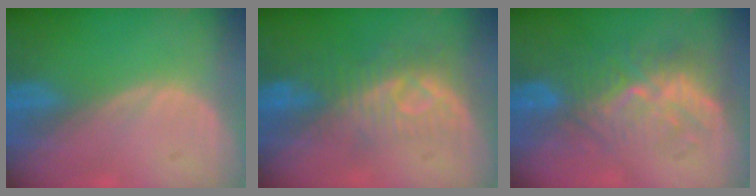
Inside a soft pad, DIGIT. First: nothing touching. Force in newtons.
{"total": 8.2, "press": 7.4, "slide": 3.6}
{"total": 8.7, "press": 8.2, "slide": 2.9}